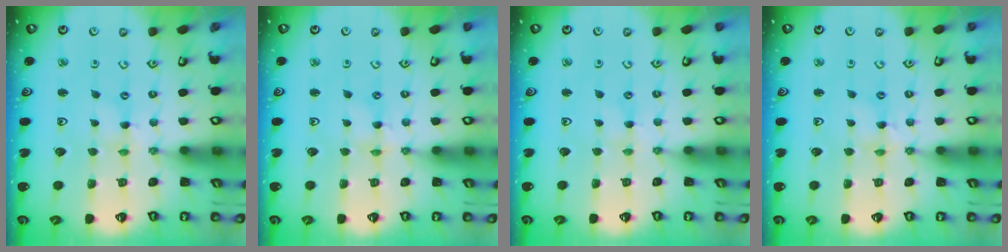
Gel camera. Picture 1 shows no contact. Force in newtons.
{"total": 1.7, "press": 1.7, "slide": 0.2}
{"total": 0.8, "press": 0.8, "slide": 0.2}
{"total": 2.9, "press": 2.9, "slide": 0.3}